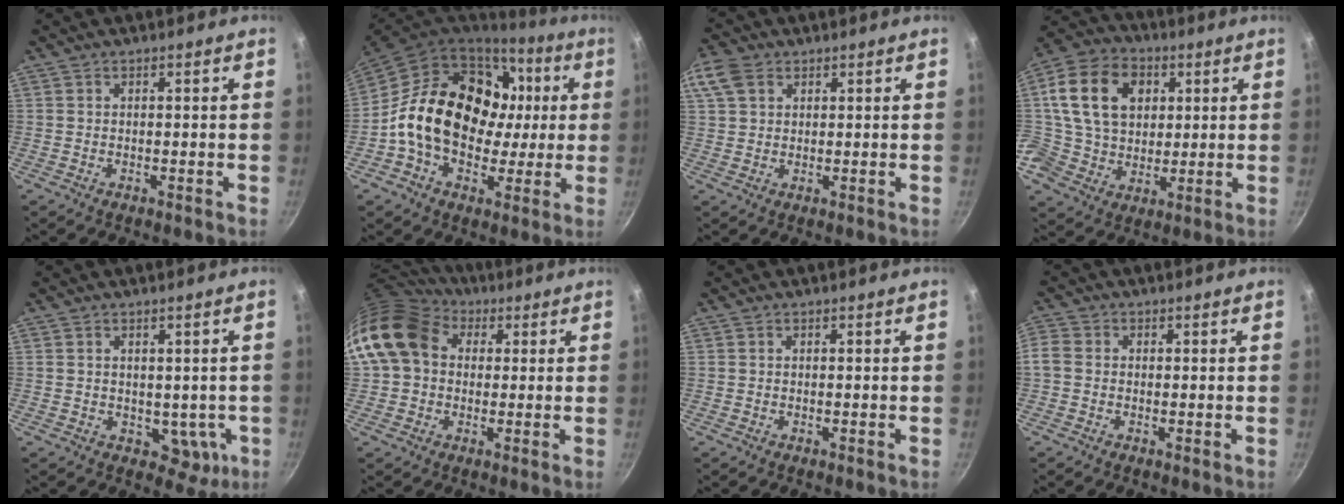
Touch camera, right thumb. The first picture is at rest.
{"total": 23.1, "force": [2.0, 17.1, 15.4], "torque": [-0.238, 0.032, 0.034]}
{"total": 6.3, "force": [2.8, 4.4, 3.5], "torque": [-0.067, 0.005, 0.049]}
{"total": 16.4, "force": [4.3, 13.1, 9.0], "torque": [-0.145, 0.002, 0.068]}
{"total": 4.8, "force": [-0.3, 3.8, 3.0], "torque": [-0.015, 0.009, 0.006]}
{"total": 14.7, "force": [3.1, 11.7, 8.4], "torque": [-0.143, 0.026, 0.041]}
{"total": 0.0}
{"total": 3.2, "force": [-0.6, 2.7, 1.6], "torque": [-0.031, 0.008, -0.022]}